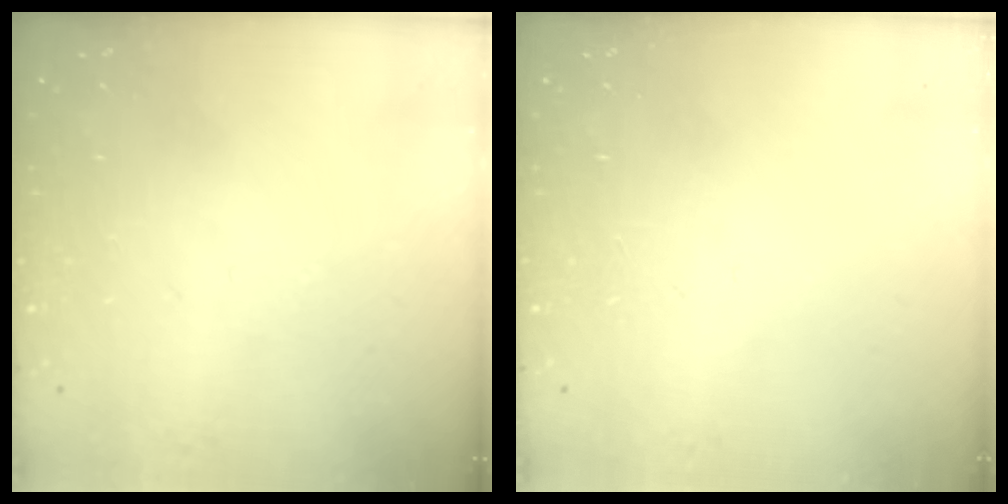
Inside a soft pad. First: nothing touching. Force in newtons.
{"total": 0.0}